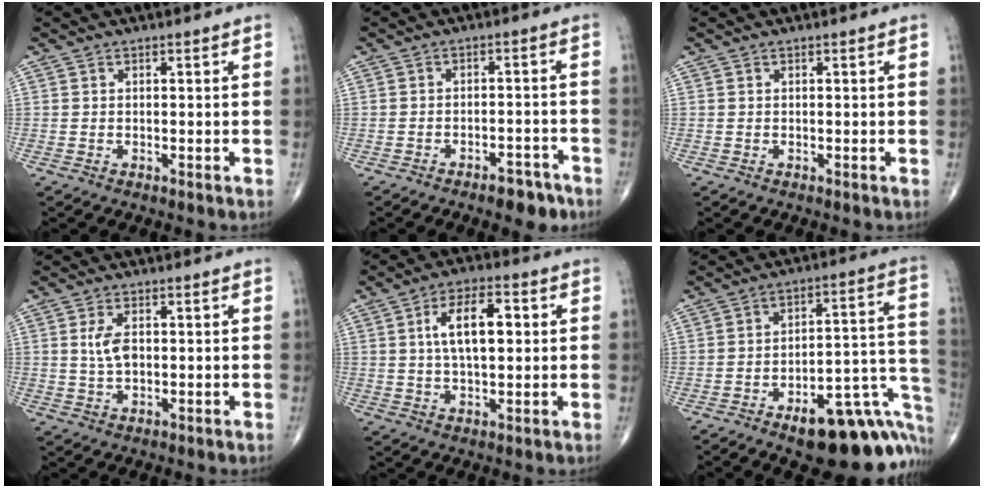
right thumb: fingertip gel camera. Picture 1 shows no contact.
{"total": 5.2, "force": [-3.7, 2.2, 2.9], "torque": [-0.027, 0.025, -0.052]}
{"total": 0.0}
{"total": 4.2, "force": [0.5, 2.3, 3.5], "torque": [-0.068, 0.000, 0.011]}
{"total": 10.2, "force": [1.8, 4.9, 8.8], "torque": [-0.138, 0.010, 0.028]}
{"total": 22.2, "force": [-10.6, 9.0, 17.3], "torque": [-0.137, 0.089, -0.135]}